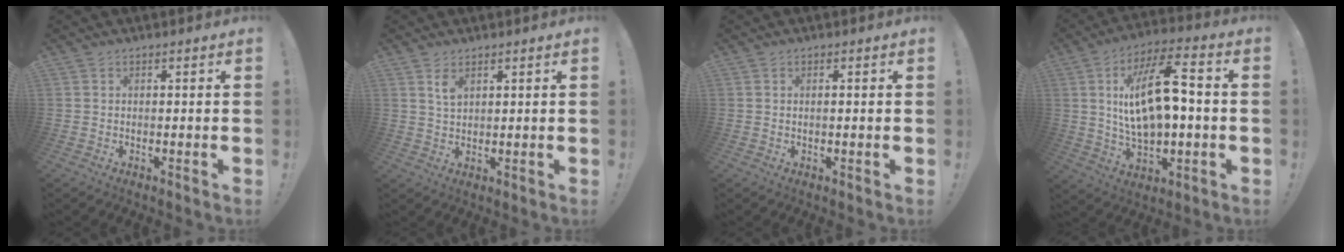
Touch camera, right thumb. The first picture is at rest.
{"total": 3.5, "force": [2.2, 1.7, 2.3], "torque": [-0.039, -0.010, 0.038]}
{"total": 0.6, "force": [0.0, 0.1, 0.6], "torque": [-0.012, 0.000, 0.000]}
{"total": 18.4, "force": [2.3, 8.3, 16.3], "torque": [-0.275, 0.000, 0.030]}